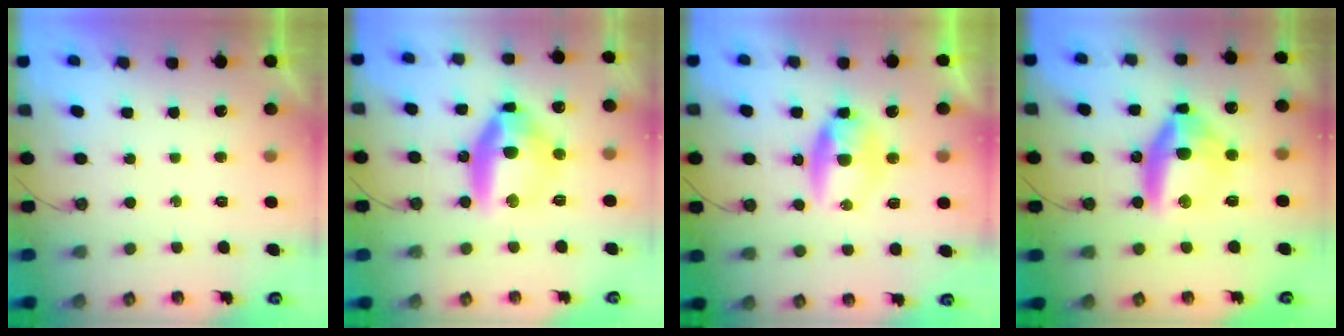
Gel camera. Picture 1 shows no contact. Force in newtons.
{"total": 16.6, "press": 15.4, "slide": 6.0}
{"total": 7.8, "press": 7.6, "slide": 2.0}
{"total": 11.1, "press": 10.8, "slide": 2.4}